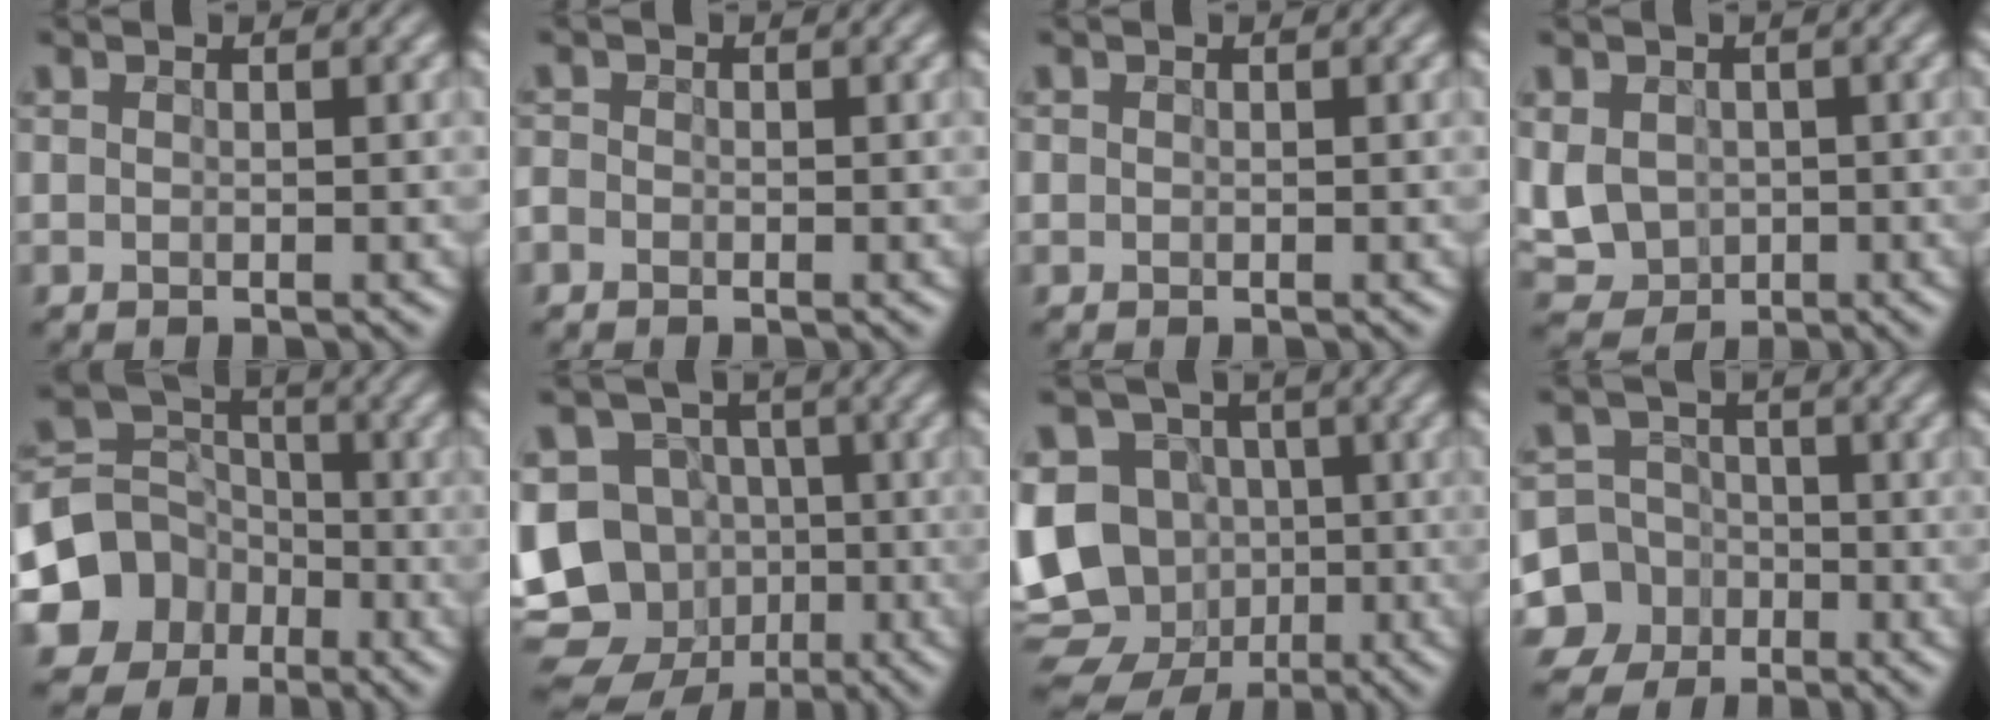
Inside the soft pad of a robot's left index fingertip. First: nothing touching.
{"total": 1.5, "force": [-1.1, 1.0, 0.4], "torque": [-0.008, 0.011, -0.022]}
{"total": 0.5, "force": [0.1, 0.5, 0.2], "torque": [0.006, 0.006, -0.004]}
{"total": 5.7, "force": [-0.2, 4.8, 3.0], "torque": [-0.075, 0.004, -0.008]}
{"total": 8.5, "force": [-4.0, 7.0, 2.6], "torque": [-0.083, -0.001, -0.082]}
{"total": 13.1, "force": [-4.3, 11.2, 5.4], "torque": [-0.139, -0.012, -0.063]}
{"total": 12.8, "force": [-3.0, 11.0, 5.8], "torque": [-0.133, -0.014, -0.046]}
{"total": 9.9, "force": [-4.5, 8.7, 1.5], "torque": [-0.071, -0.025, -0.083]}